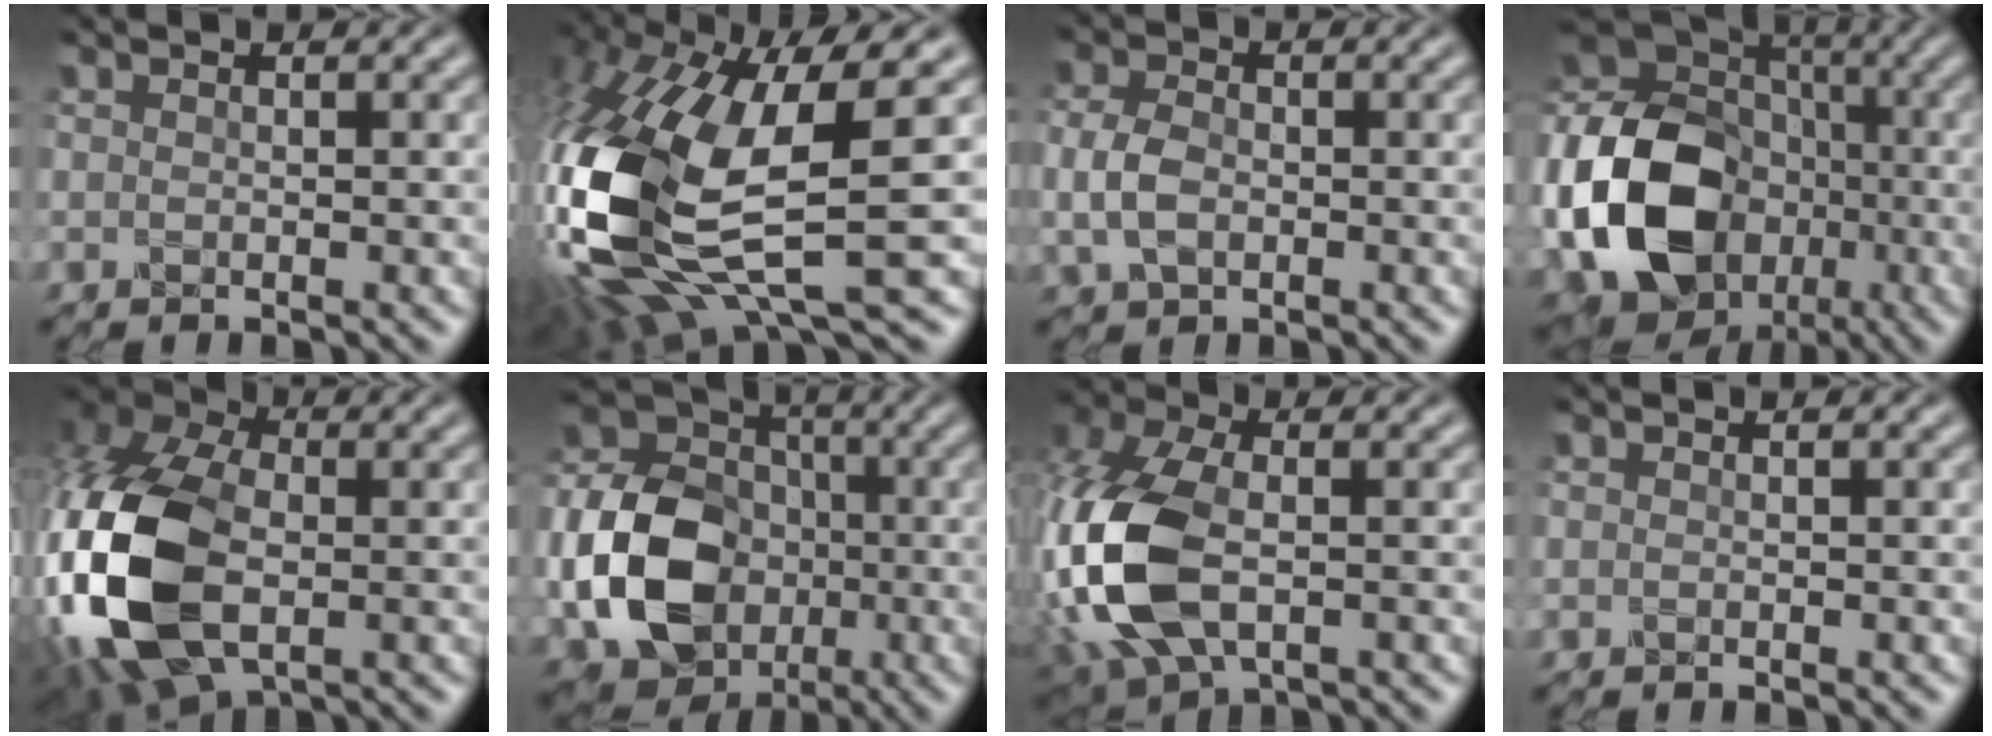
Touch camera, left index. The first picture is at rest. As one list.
[{"total": 16.6, "force": [-1.6, 6.9, 15.0], "torque": [-0.360, -0.032, -0.019]}, {"total": 3.5, "force": [-0.6, 2.4, 2.5], "torque": [-0.060, 0.000, -0.015]}, {"total": 16.9, "force": [-4.3, 13.5, 9.2], "torque": [-0.212, -0.032, -0.083]}, {"total": 14.2, "force": [-3.2, 8.9, 10.6], "torque": [-0.258, -0.026, -0.068]}, {"total": 12.3, "force": [-3.4, 9.5, 7.0], "torque": [-0.145, -0.021, -0.066]}, {"total": 12.5, "force": [-2.2, 7.3, 9.8], "torque": [-0.259, -0.012, -0.047]}, {"total": 0.0}]